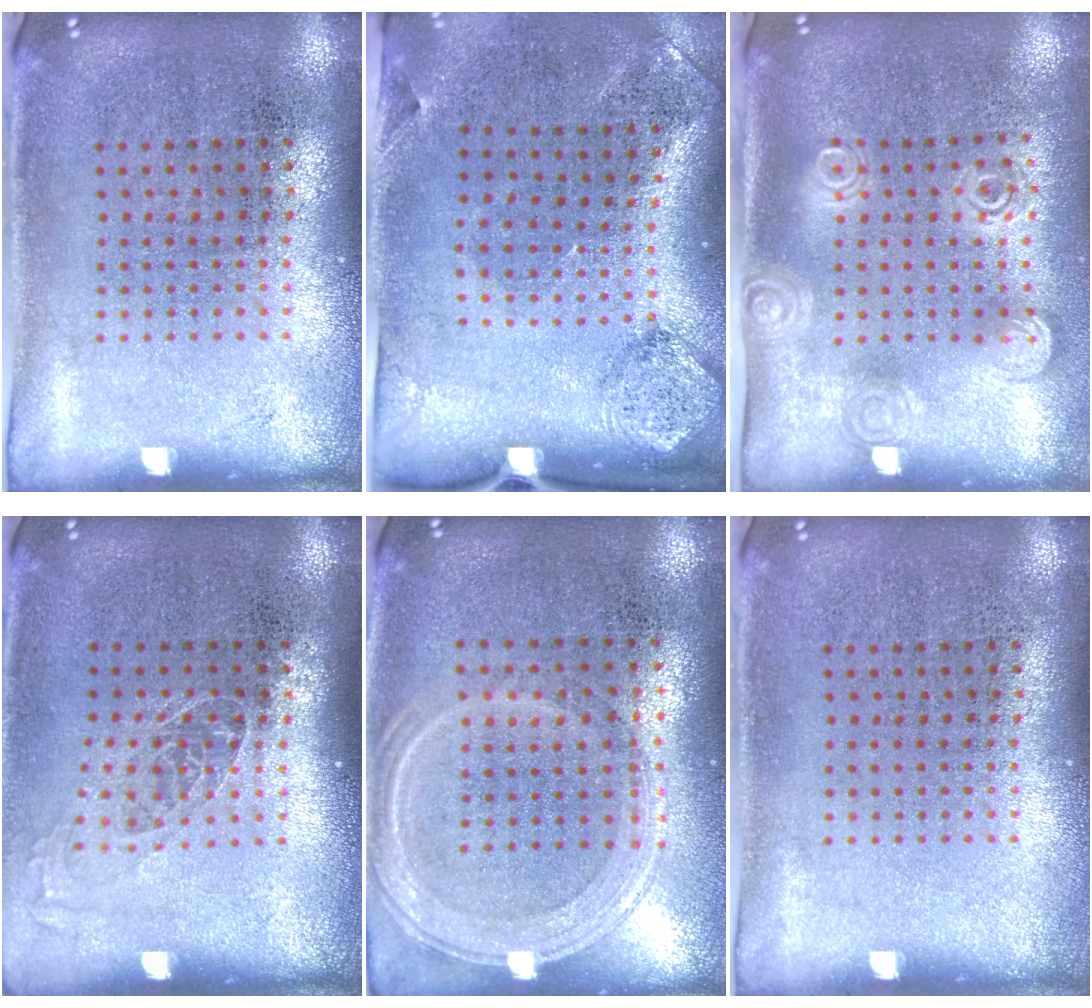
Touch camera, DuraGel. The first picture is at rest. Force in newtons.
{"total": 1.9, "press": 1.1, "slide": 1.5}
{"total": 1.7, "press": 1.3, "slide": 1.1}
{"total": 1.1, "press": 0.9, "slide": 0.5}
{"total": 1.3, "press": 1.2, "slide": 0.4}
{"total": 0.0}